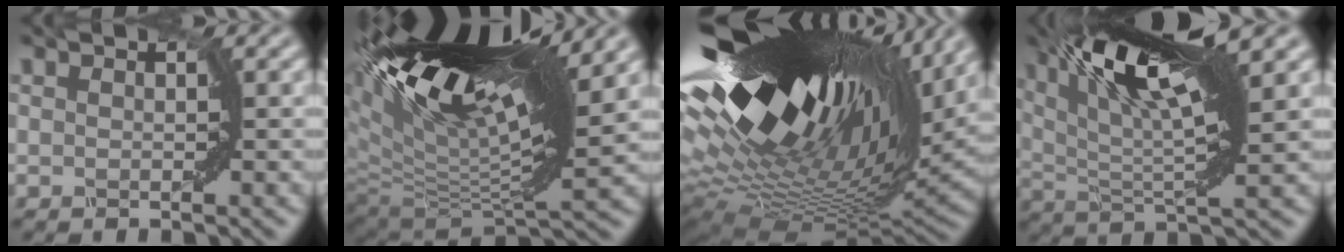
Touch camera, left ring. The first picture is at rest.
{"total": 15.7, "force": [7.3, 4.9, 13.0], "torque": [-0.259, 0.032, 0.127]}
{"total": 19.8, "force": [8.3, 7.8, 16.2], "torque": [-0.302, 0.015, 0.148]}
{"total": 12.0, "force": [6.3, 2.7, 9.9], "torque": [-0.167, 0.014, 0.106]}